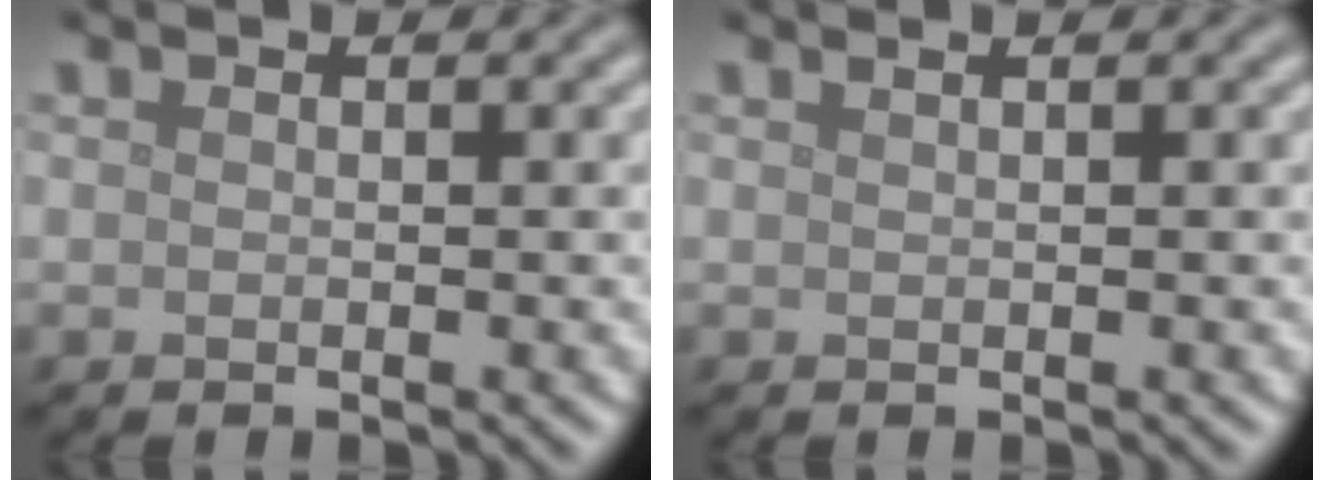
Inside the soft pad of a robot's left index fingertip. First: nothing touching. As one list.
[{"total": 1.0, "force": [0.6, 0.4, 0.6], "torque": [-0.005, -0.001, 0.004]}]